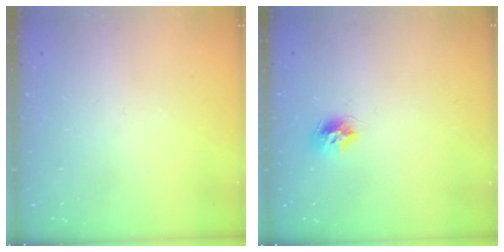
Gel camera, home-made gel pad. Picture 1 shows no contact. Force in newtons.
{"total": 8.4, "press": 8.3, "slide": 0.7}